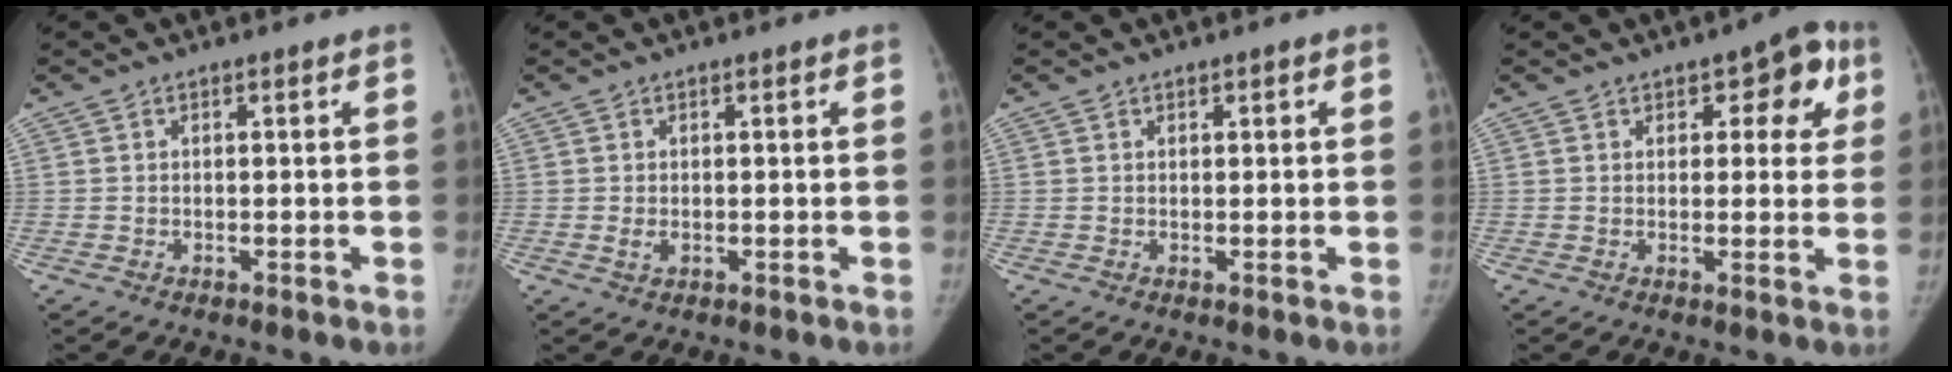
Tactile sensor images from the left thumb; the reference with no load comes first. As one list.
[{"total": 1.6, "force": [0.0, 1.0, 1.3], "torque": [-0.023, -0.005, 0.000]}, {"total": 1.0, "force": [0.6, 0.4, 0.7], "torque": [-0.004, -0.001, 0.007]}, {"total": 8.0, "force": [3.2, 4.3, 5.8], "torque": [-0.021, -0.004, 0.030]}]